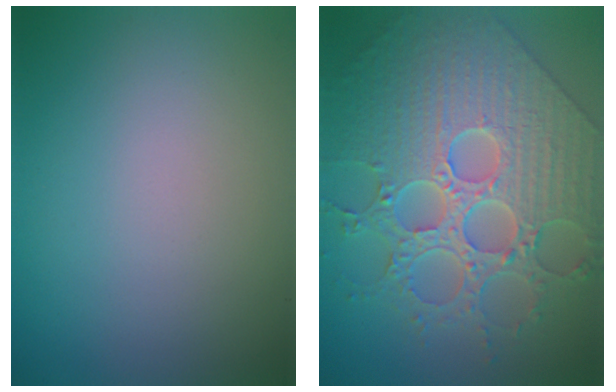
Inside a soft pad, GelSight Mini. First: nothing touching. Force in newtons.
{"total": 9.4, "press": 7.0, "slide": 6.2}